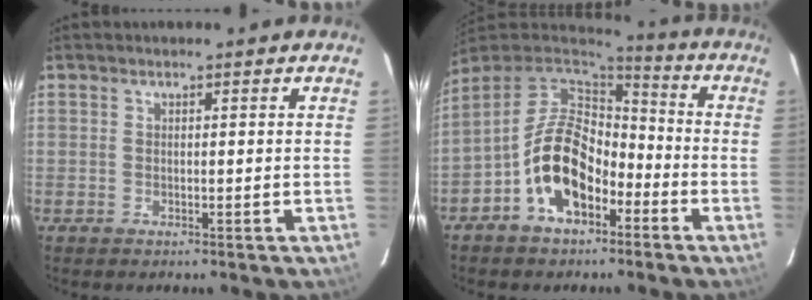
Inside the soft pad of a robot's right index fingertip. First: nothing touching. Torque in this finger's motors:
{"motor_torque": [0.76, -0.48, 1.05, 0.21]}